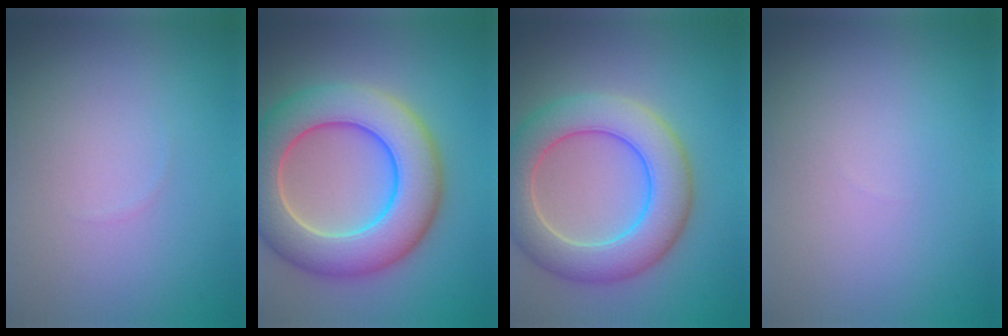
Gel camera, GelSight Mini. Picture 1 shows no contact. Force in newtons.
{"total": 10.3, "press": 10.3, "slide": 0.4}
{"total": 7.7, "press": 7.7, "slide": 0.5}
{"total": 0.0}